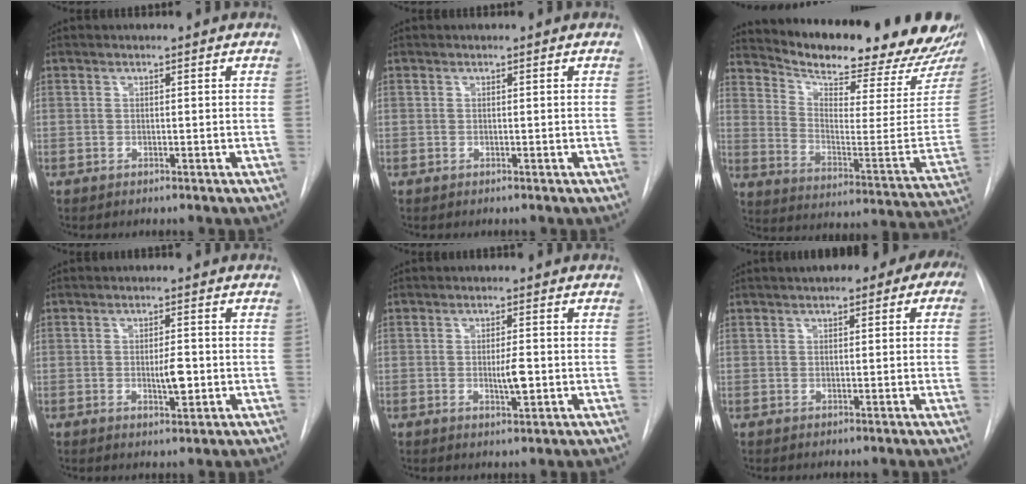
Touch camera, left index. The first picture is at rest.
{"total": 0.0}
{"total": 26.6, "force": [23.4, 4.4, 11.8], "torque": [-0.195, -0.083, 0.311]}
{"total": 3.4, "force": [-0.5, 1.0, 3.2], "torque": [-0.055, -0.003, -0.005]}
{"total": 3.2, "force": [-0.5, 0.7, 3.1], "torque": [-0.054, -0.004, -0.006]}
{"total": 7.8, "force": [3.7, 3.2, 6.1], "torque": [-0.068, 0.036, 0.043]}